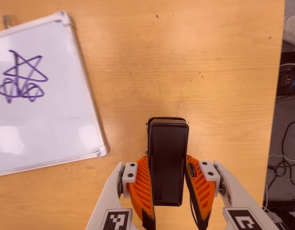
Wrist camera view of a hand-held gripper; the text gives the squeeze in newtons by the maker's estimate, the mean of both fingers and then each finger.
{"total": 6.8, "left": 4.4, "right": 9.2}